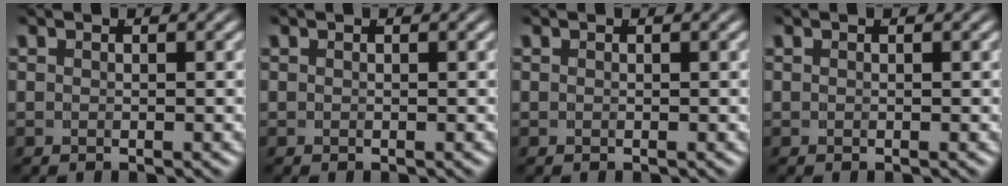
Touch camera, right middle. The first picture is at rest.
{"total": 0.0}
{"total": 0.0}
{"total": 0.0}